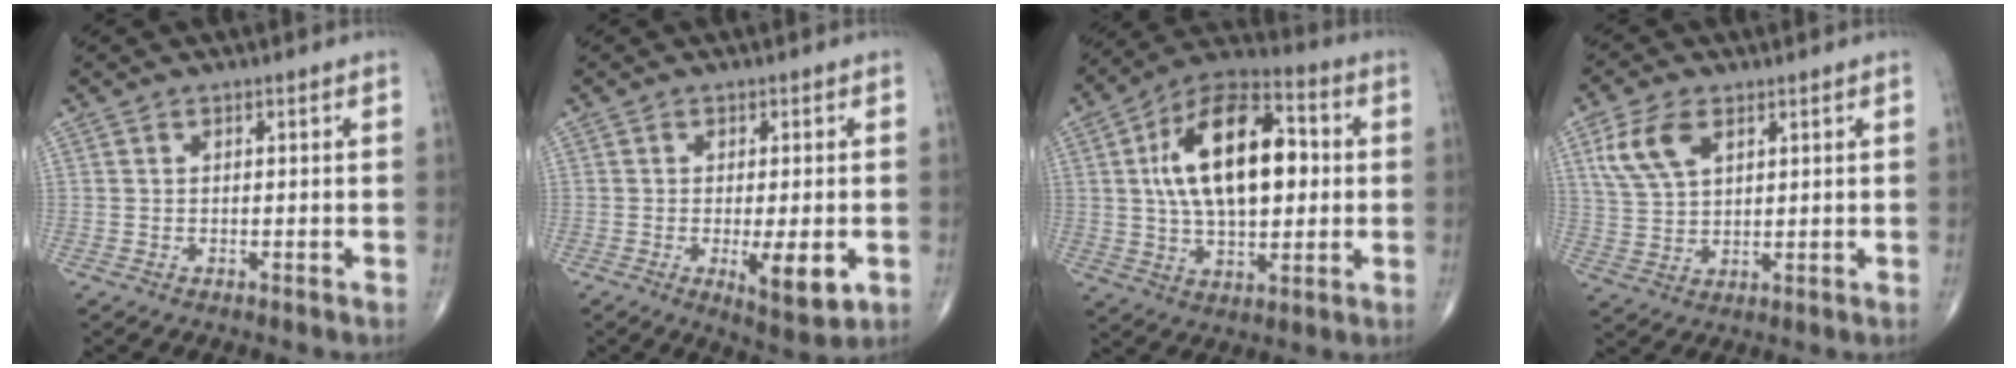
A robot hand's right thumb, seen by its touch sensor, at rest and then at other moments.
{"total": 7.5, "force": [-1.9, 2.3, 6.9], "torque": [-0.101, -0.019, -0.023]}
{"total": 20.5, "force": [2.7, 11.0, 17.1], "torque": [-0.263, 0.018, 0.041]}
{"total": 8.1, "force": [3.7, 4.0, 6.0], "torque": [-0.129, -0.005, 0.080]}